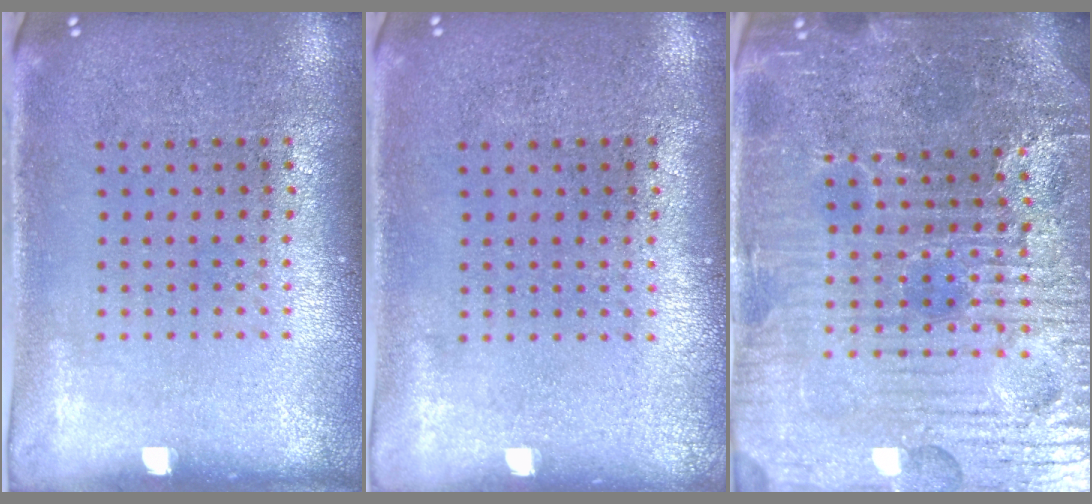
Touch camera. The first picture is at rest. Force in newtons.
{"total": 0.0}
{"total": 6.0, "press": 5.6, "slide": 2.2}